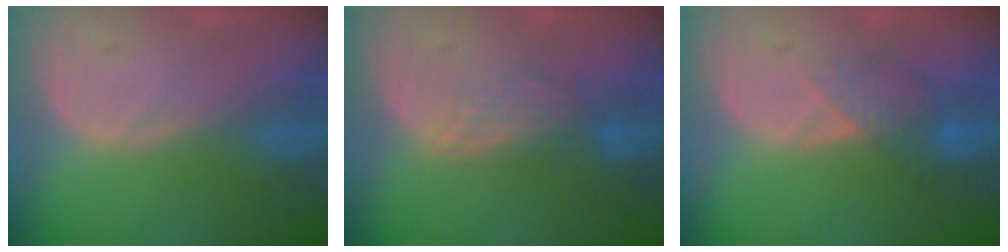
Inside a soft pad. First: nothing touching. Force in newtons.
{"total": 3.3, "press": 3.1, "slide": 1.2}
{"total": 4.0, "press": 4.0, "slide": 0.6}